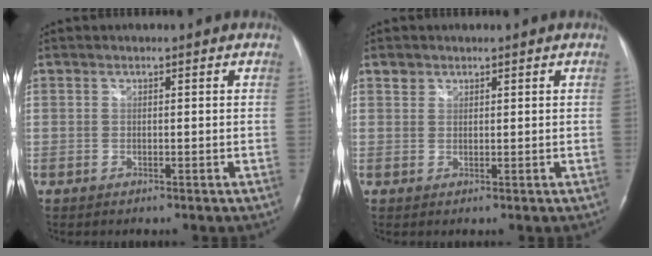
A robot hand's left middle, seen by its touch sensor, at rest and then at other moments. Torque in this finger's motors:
{"motor_torque": [0.19, -0.10, 0.14, 0.02]}